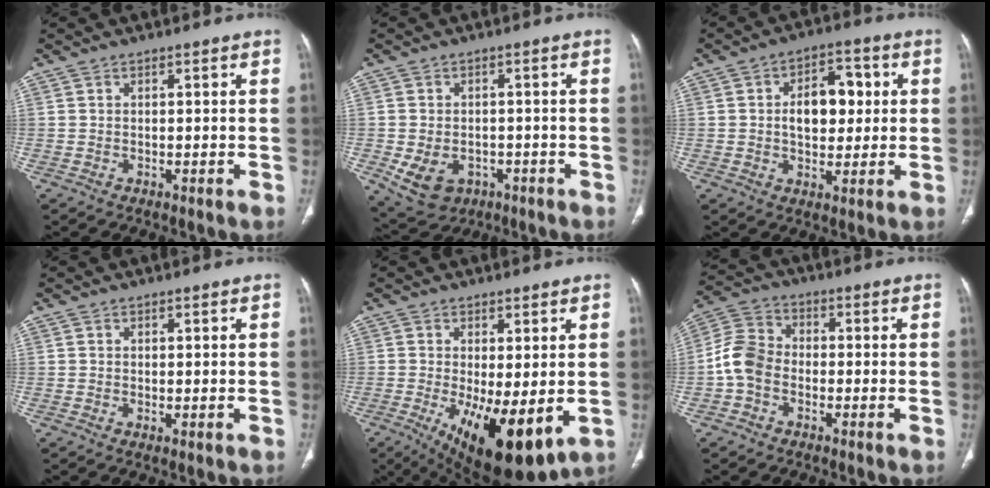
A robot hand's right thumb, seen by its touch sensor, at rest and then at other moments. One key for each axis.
{"total": 9.0, "fx": -3.3, "fy": 7.0, "fz": 4.7, "tx": -0.081, "ty": 0.017, "tz": -0.034}
{"total": 10.1, "fx": 1.1, "fy": 6.4, "fz": 7.8, "tx": -0.082, "ty": 0.012, "tz": 0.018}
{"total": 0.6, "fx": 0.0, "fy": 0.2, "fz": 0.5, "tx": -0.015, "ty": -0.005, "tz": 0.000}
{"total": 14.5, "fx": -3.5, "fy": 5.4, "fz": 13.0, "tx": -0.204, "ty": -0.030, "tz": -0.034}
{"total": 7.4, "fx": -1.9, "fy": 5.6, "fz": 4.5, "tx": -0.081, "ty": 0.025, "tz": -0.052}